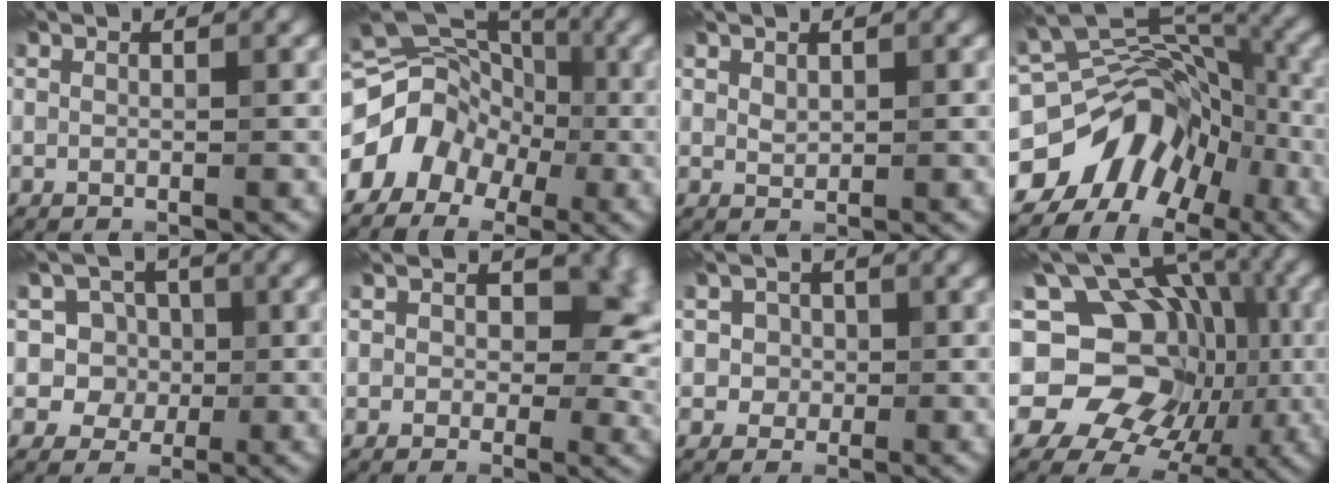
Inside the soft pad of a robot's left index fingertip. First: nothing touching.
{"total": 8.0, "force": [-2.3, 6.8, 3.7], "torque": [-0.038, 0.010, -0.056]}
{"total": 0.8, "force": [0.7, 0.4, 0.1], "torque": [-0.004, 0.005, 0.015]}
{"total": 11.8, "force": [-6.8, 7.9, 5.5], "torque": [-0.079, 0.022, -0.116]}
{"total": 4.7, "force": [0.7, 4.5, 1.0], "torque": [0.009, 0.022, -0.010]}
{"total": 9.0, "force": [1.2, 6.5, 6.1], "torque": [-0.035, 0.013, 0.008]}
{"total": 1.7, "force": [0.1, 1.7, 0.0], "torque": [0.020, 0.009, -0.007]}
{"total": 14.2, "force": [1.1, 12.2, 7.3], "torque": [-0.110, 0.033, -0.003]}